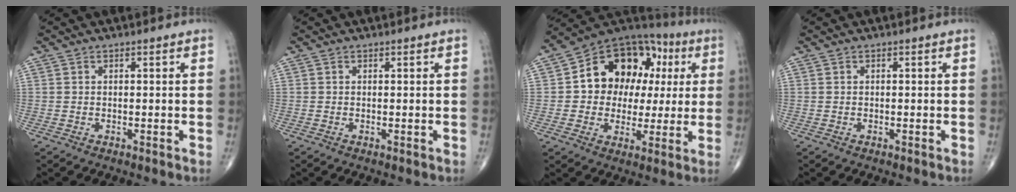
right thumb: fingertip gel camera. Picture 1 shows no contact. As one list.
[{"total": 0.0}, {"total": 17.9, "force": [3.4, 13.5, 11.3], "torque": [-0.110, 0.030, 0.049]}, {"total": 0.0}]